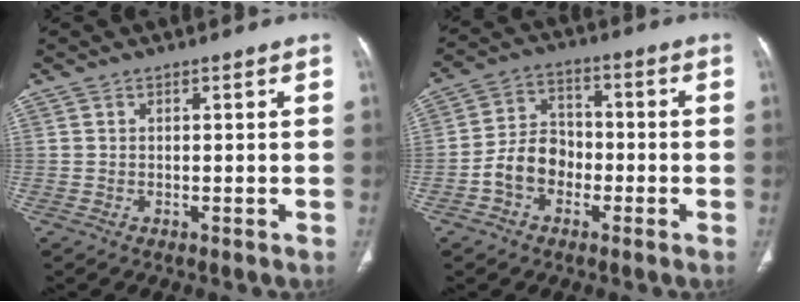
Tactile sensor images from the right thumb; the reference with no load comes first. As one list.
[{"total": 8.0, "force": [-2.7, 6.4, 4.1], "torque": [-0.056, 0.036, -0.058]}]